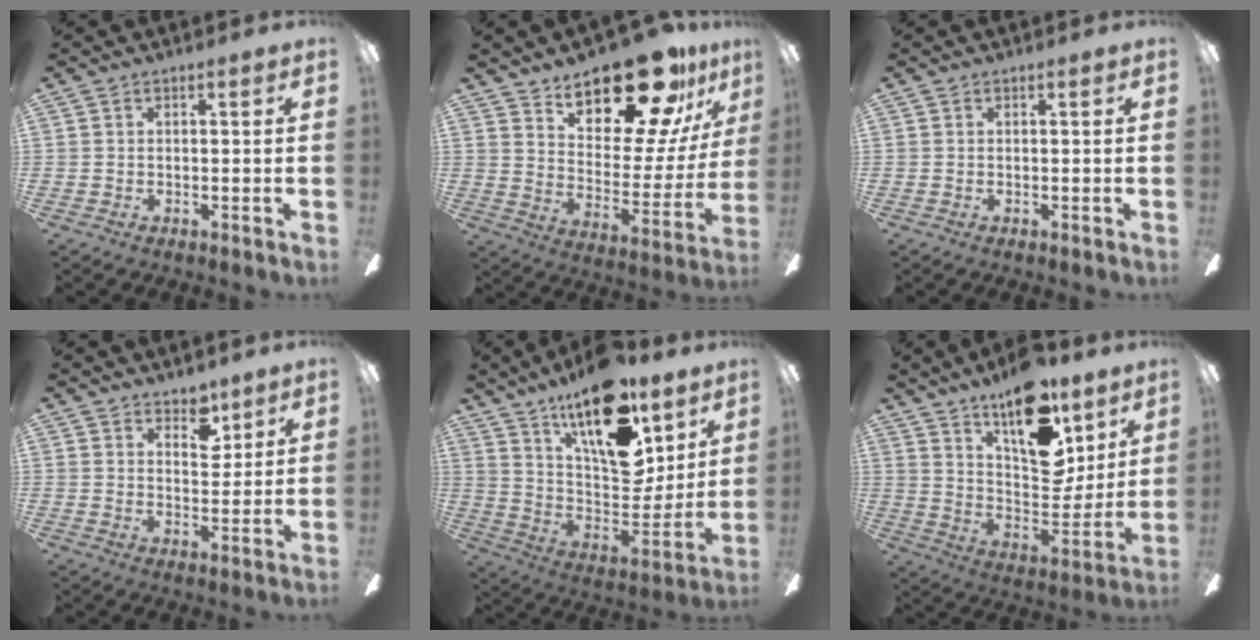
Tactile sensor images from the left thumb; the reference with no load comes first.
{"total": 21.8, "force": [17.1, 7.8, 11.0], "torque": [-0.169, -0.123, 0.291]}
{"total": 0.0}
{"total": 5.8, "force": [4.4, 3.1, 2.1], "torque": [-0.005, -0.026, 0.074]}
{"total": 22.9, "force": [14.6, 10.0, 14.5], "torque": [-0.224, -0.098, 0.256]}
{"total": 20.4, "force": [13.6, 9.1, 12.1], "torque": [-0.178, -0.092, 0.236]}